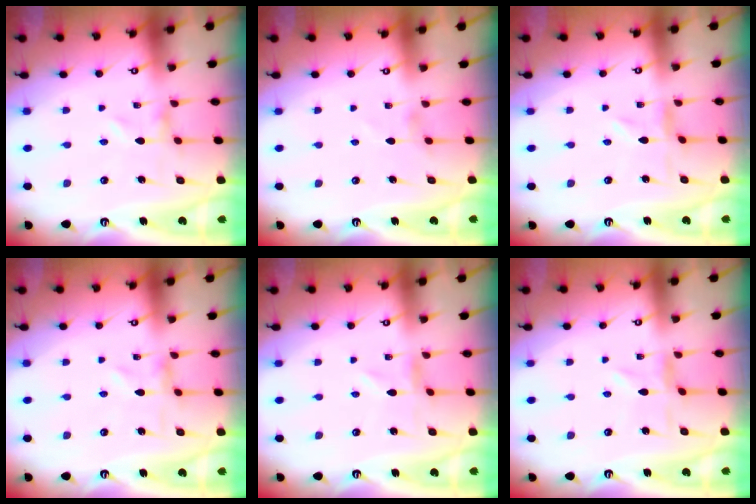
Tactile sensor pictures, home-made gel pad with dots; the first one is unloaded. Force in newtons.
{"total": 1.9, "press": 1.9, "slide": 0.3}
{"total": 0.0}
{"total": 0.7, "press": 0.7, "slide": 0.2}
{"total": 0.0}
{"total": 1.3, "press": 1.2, "slide": 0.3}